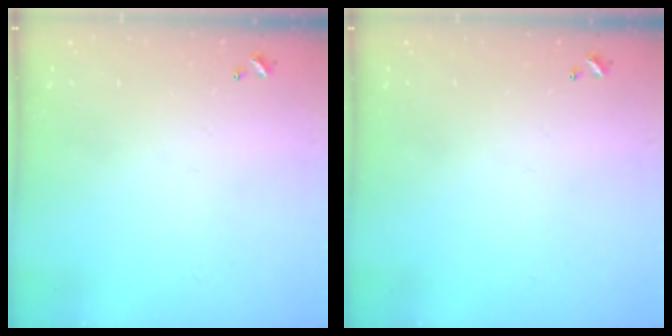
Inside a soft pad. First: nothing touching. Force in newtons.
{"total": 0.0}